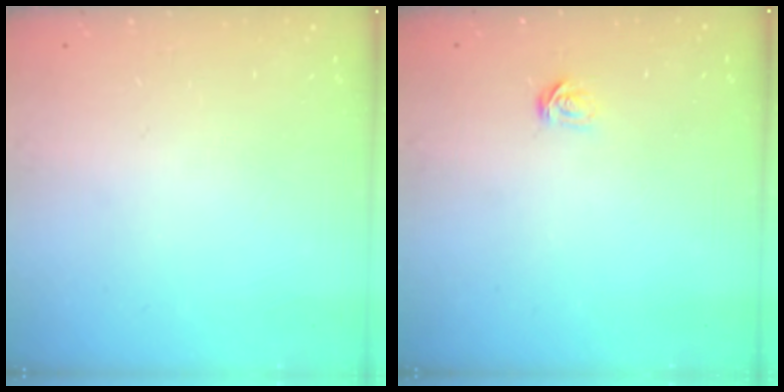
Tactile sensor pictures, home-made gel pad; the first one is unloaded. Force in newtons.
{"total": 2.4, "press": 2.4, "slide": 0.2}